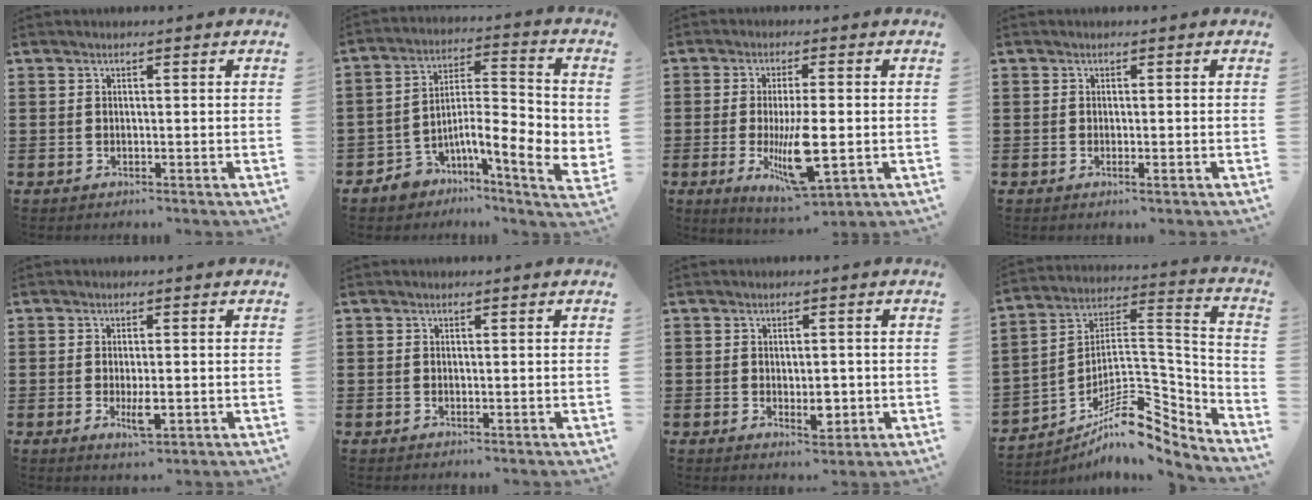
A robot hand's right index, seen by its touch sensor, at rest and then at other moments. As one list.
[{"total": 8.0, "force": [-3.1, 3.0, 6.8], "torque": [-0.117, -0.018, -0.057]}, {"total": 10.1, "force": [-2.1, 2.7, 9.5], "torque": [-0.193, -0.020, -0.035]}, {"total": 0.8, "force": [-0.3, 0.0, 0.7], "torque": [-0.013, -0.005, -0.005]}, {"total": 3.5, "force": [-0.7, 1.2, 3.3], "torque": [-0.070, -0.005, -0.016]}, {"total": 0.0}, {"total": 3.6, "force": [-0.7, 1.9, 3.0], "torque": [-0.036, -0.002, -0.014]}, {"total": 10.7, "force": [-7.3, 4.7, 6.2], "torque": [-0.093, 0.008, -0.139]}]